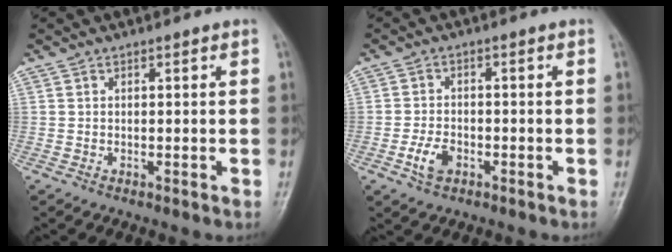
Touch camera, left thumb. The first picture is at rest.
{"total": 4.1, "force": [-2.0, 2.6, 2.5], "torque": [-0.046, 0.010, -0.037]}